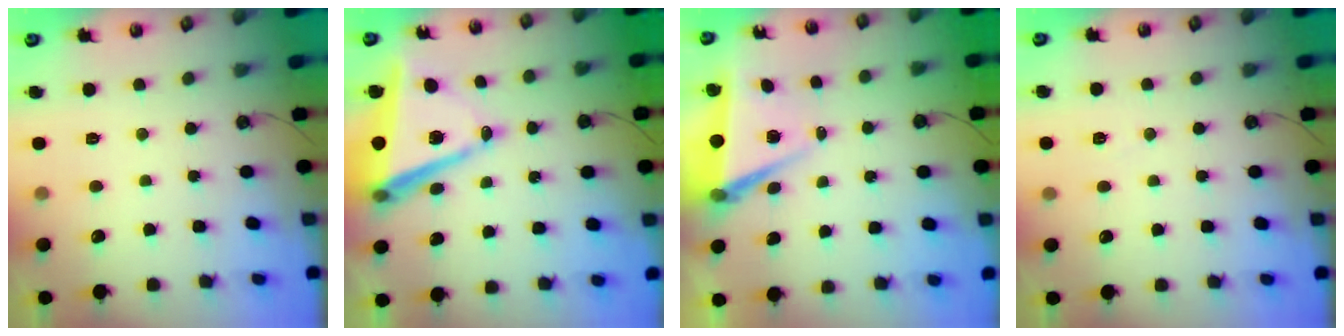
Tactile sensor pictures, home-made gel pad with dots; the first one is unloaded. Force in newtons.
{"total": 11.8, "press": 11.2, "slide": 3.8}
{"total": 7.8, "press": 6.4, "slide": 4.5}
{"total": 5.6, "press": 3.4, "slide": 4.5}